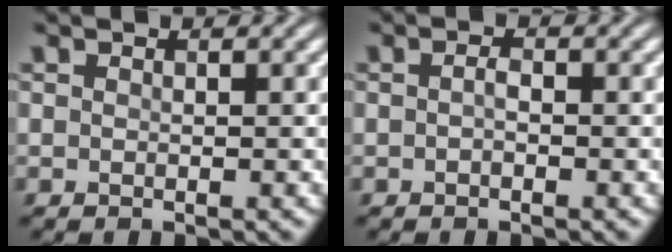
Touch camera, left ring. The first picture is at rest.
{"total": 0.9, "force": [-0.2, 0.3, 0.8], "torque": [-0.018, 0.001, -0.005]}